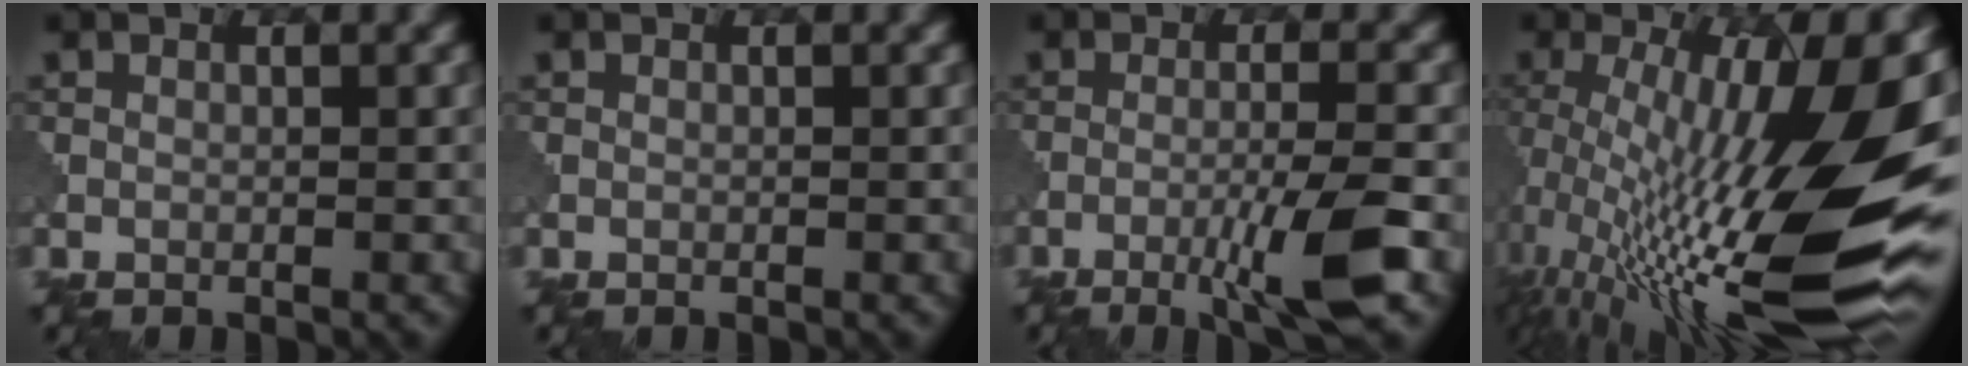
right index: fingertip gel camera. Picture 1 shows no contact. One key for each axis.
{"total": 0.0}
{"total": 5.3, "fx": -2.5, "fy": 0.3, "fz": 4.7, "tx": -0.076, "ty": 0.007, "tz": -0.053}
{"total": 19.8, "fx": -1.1, "fy": 4.9, "fz": 19.1, "tx": -0.310, "ty": -0.015, "tz": -0.019}